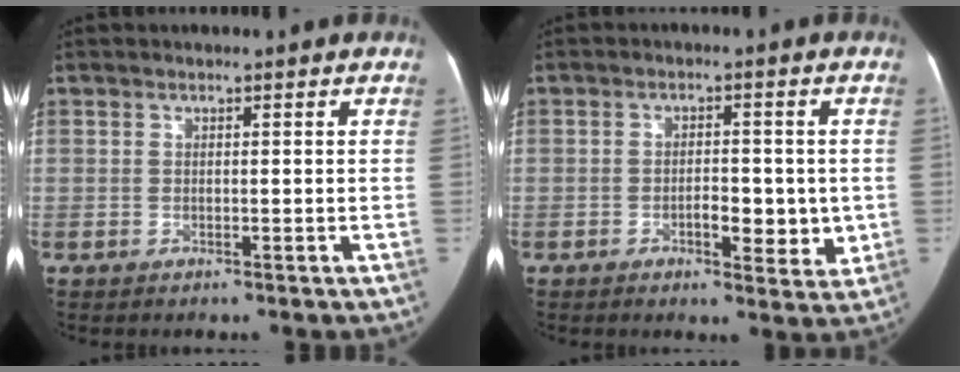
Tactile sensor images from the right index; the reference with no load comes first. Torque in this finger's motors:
{"motor_torque": [0.12, -0.17, 0.03, 0.01]}